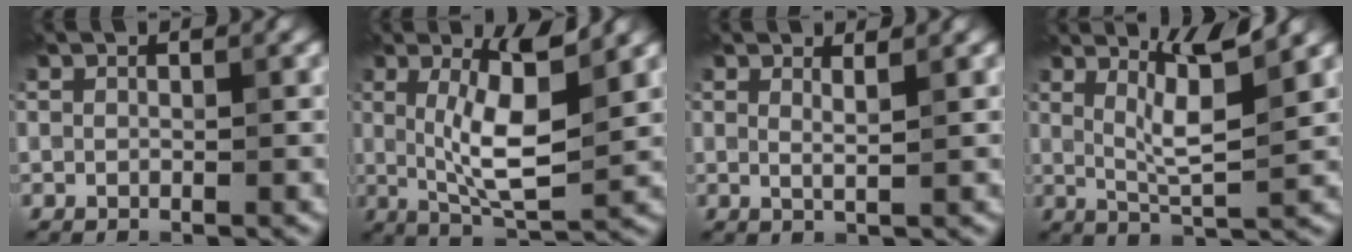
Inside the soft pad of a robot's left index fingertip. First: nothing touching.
{"total": 5.4, "force": [1.3, 0.8, 5.2], "torque": [-0.098, -0.010, 0.026]}
{"total": 0.9, "force": [0.8, -0.2, 0.3], "torque": [-0.003, -0.003, 0.010]}
{"total": 4.2, "force": [2.4, 0.0, 3.4], "torque": [-0.065, -0.004, 0.046]}